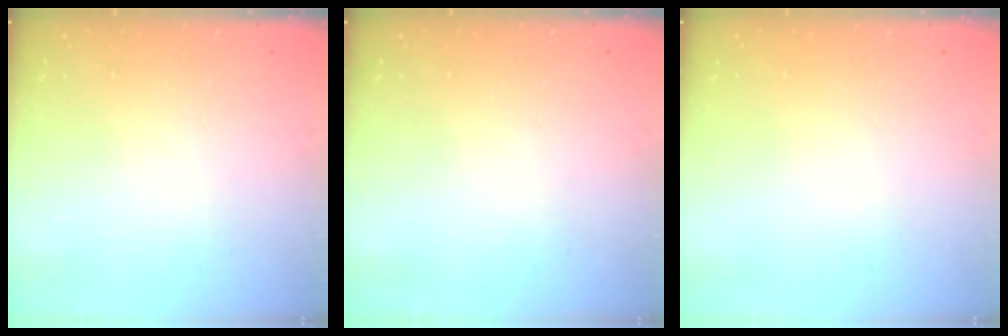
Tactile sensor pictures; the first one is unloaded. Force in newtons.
{"total": 0.0}
{"total": 0.0}